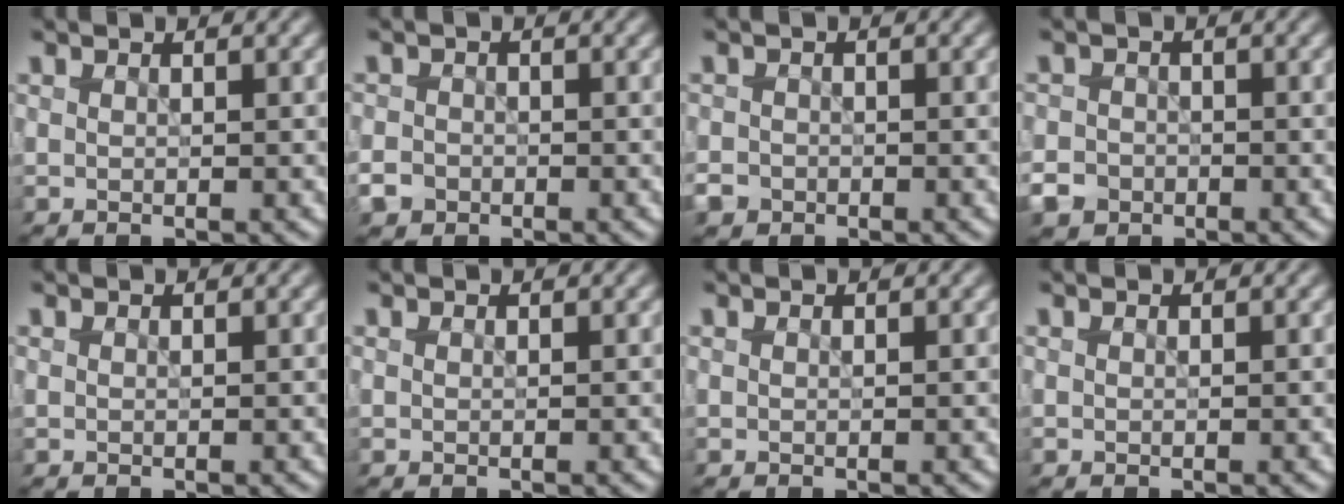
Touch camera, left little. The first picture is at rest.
{"total": 1.9, "force": [-1.0, 1.5, 0.5], "torque": [-0.006, -0.002, -0.021]}
{"total": 1.5, "force": [-0.9, 1.2, 0.3], "torque": [-0.001, -0.002, -0.019]}
{"total": 2.6, "force": [-1.4, 2.1, 0.6], "torque": [-0.007, -0.002, -0.029]}
{"total": 0.0}
{"total": 0.0}
{"total": 0.0}
{"total": 0.0}